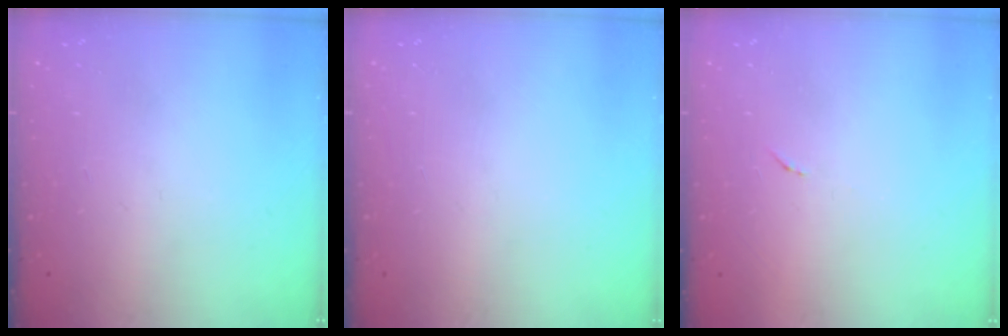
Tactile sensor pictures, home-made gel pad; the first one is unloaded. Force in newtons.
{"total": 0.0}
{"total": 4.2, "press": 4.2, "slide": 0.3}